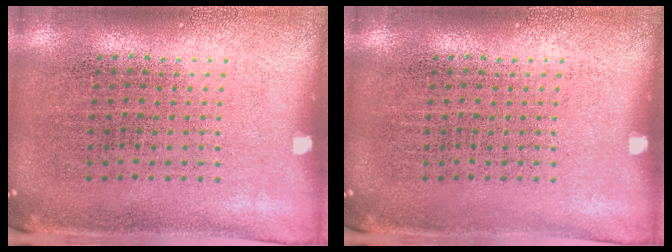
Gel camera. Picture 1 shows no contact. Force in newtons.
{"total": 0.0}